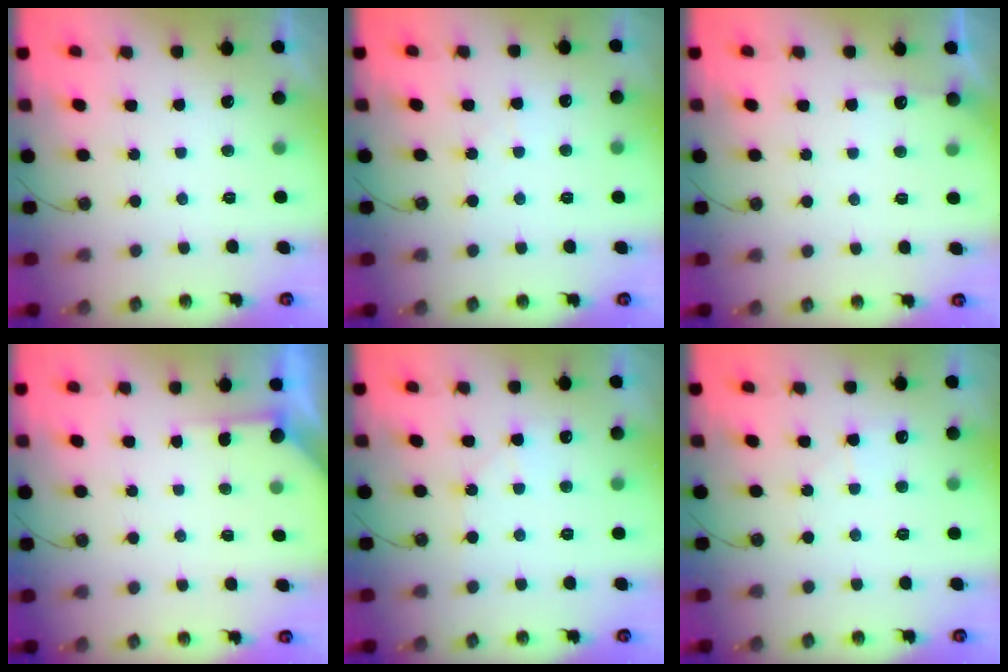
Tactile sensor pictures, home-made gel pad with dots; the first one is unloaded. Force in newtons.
{"total": 3.0, "press": 2.9, "slide": 0.5}
{"total": 4.3, "press": 4.3, "slide": 0.4}
{"total": 1.6, "press": 1.6, "slide": 0.2}
{"total": 6.5, "press": 6.4, "slide": 0.8}
{"total": 4.8, "press": 4.7, "slide": 0.7}